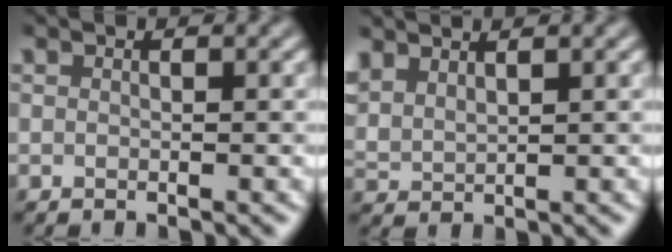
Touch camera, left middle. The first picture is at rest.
{"total": 2.7, "force": [2.2, 1.0, 1.3], "torque": [-0.036, 0.009, 0.050]}